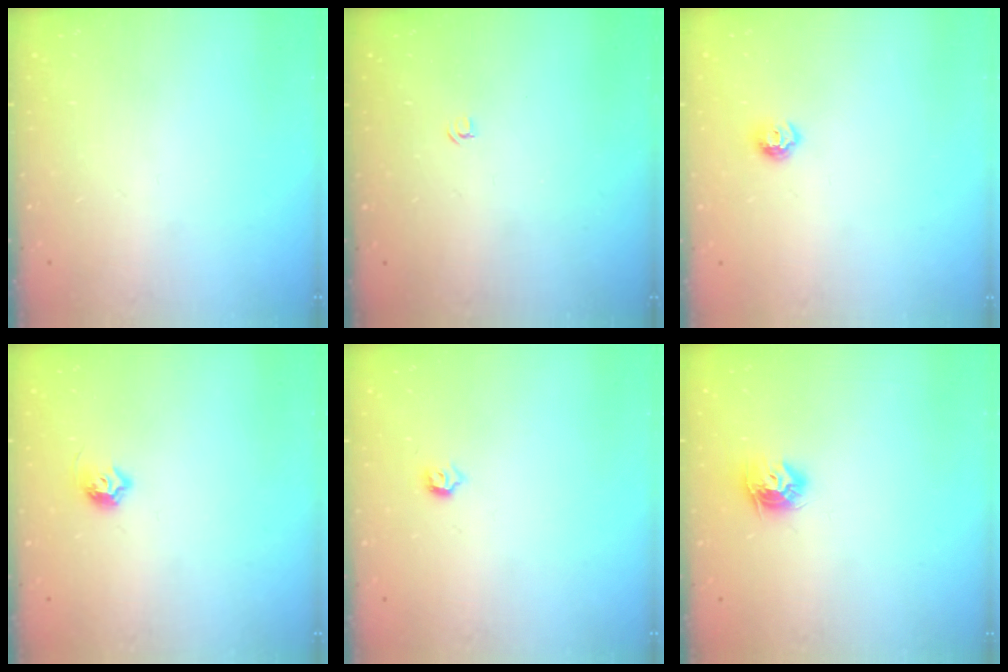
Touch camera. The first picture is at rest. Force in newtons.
{"total": 3.2, "press": 3.2, "slide": 0.4}
{"total": 6.4, "press": 6.3, "slide": 0.9}
{"total": 6.7, "press": 6.6, "slide": 1.0}
{"total": 3.4, "press": 3.3, "slide": 0.6}
{"total": 8.7, "press": 8.7, "slide": 0.3}